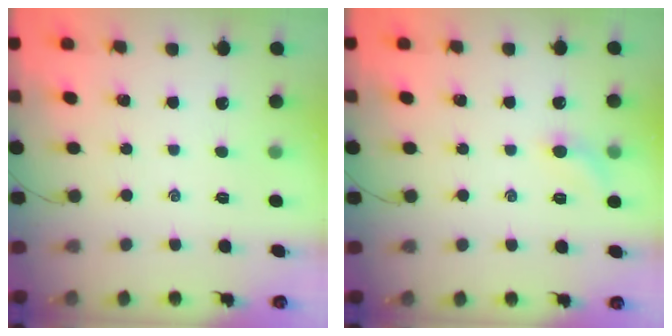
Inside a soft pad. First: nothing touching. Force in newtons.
{"total": 6.0, "press": 5.7, "slide": 1.7}